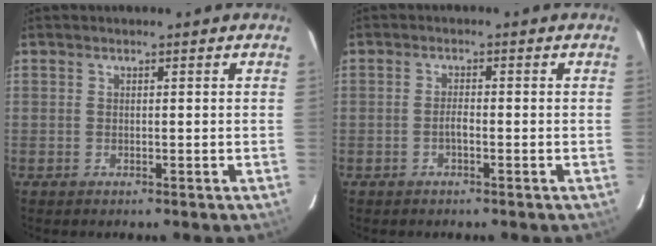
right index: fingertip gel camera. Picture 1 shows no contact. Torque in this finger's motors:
{"motor_torque": [0.26, -0.13, 0.14, 0.03]}